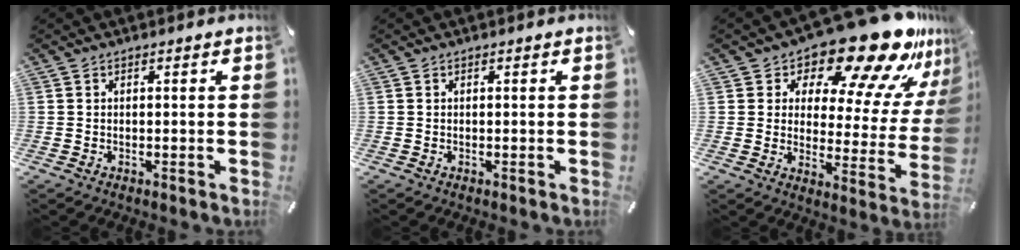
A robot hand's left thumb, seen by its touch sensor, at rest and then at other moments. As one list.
[{"total": 0.0}, {"total": 21.4, "force": [16.3, 7.5, 11.6], "torque": [-0.162, -0.131, 0.270]}]